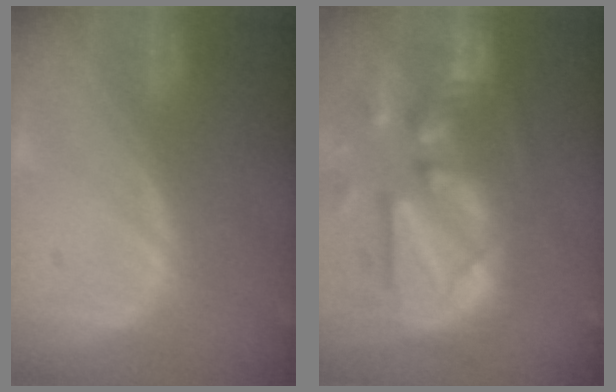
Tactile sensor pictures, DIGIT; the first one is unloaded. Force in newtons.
{"total": 13.3, "press": 11.4, "slide": 6.8}